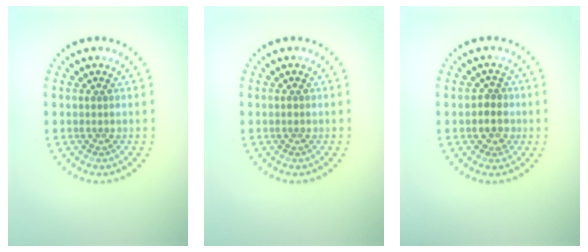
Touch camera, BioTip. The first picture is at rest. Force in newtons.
{"total": 0.6, "press": 0.6, "slide": 0.0}
{"total": 2.4, "press": 2.2, "slide": 0.8}